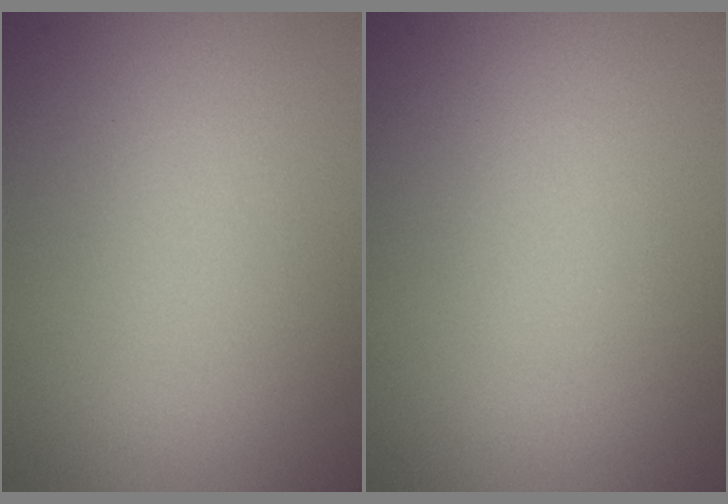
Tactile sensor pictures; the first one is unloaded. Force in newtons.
{"total": 0.0}